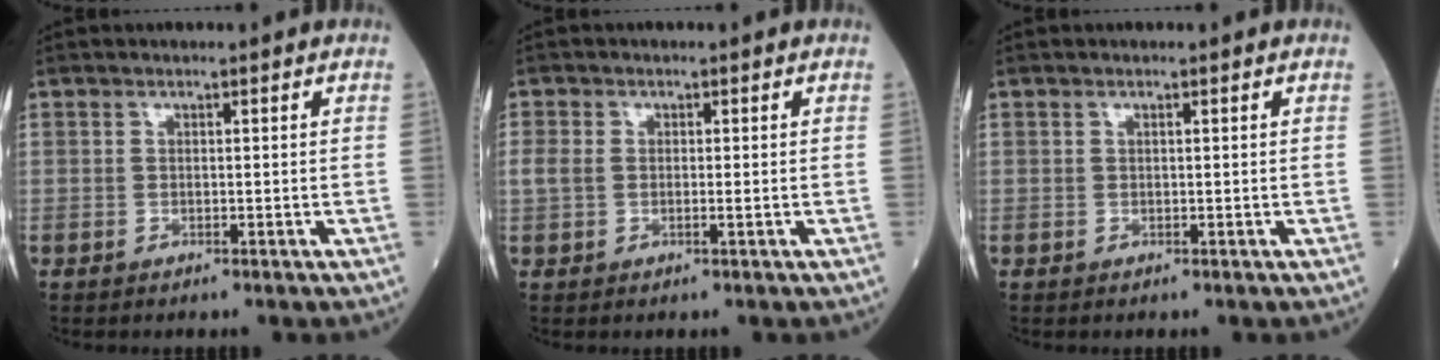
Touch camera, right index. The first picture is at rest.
{"total": 3.0, "force": [0.0, 1.7, 2.4], "torque": [-0.071, 0.010, 0.003]}
{"total": 0.0}